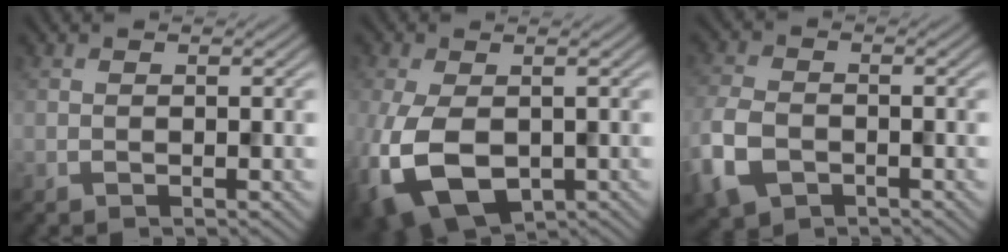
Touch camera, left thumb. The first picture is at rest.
{"total": 10.4, "force": [-3.4, 6.1, 7.7], "torque": [-0.193, -0.027, -0.056]}
{"total": 6.7, "force": [-3.2, 4.3, 4.0], "torque": [-0.111, -0.011, -0.070]}